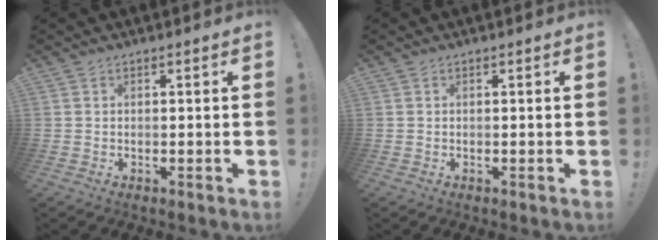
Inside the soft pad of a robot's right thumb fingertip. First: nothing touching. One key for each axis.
{"total": 0.0}